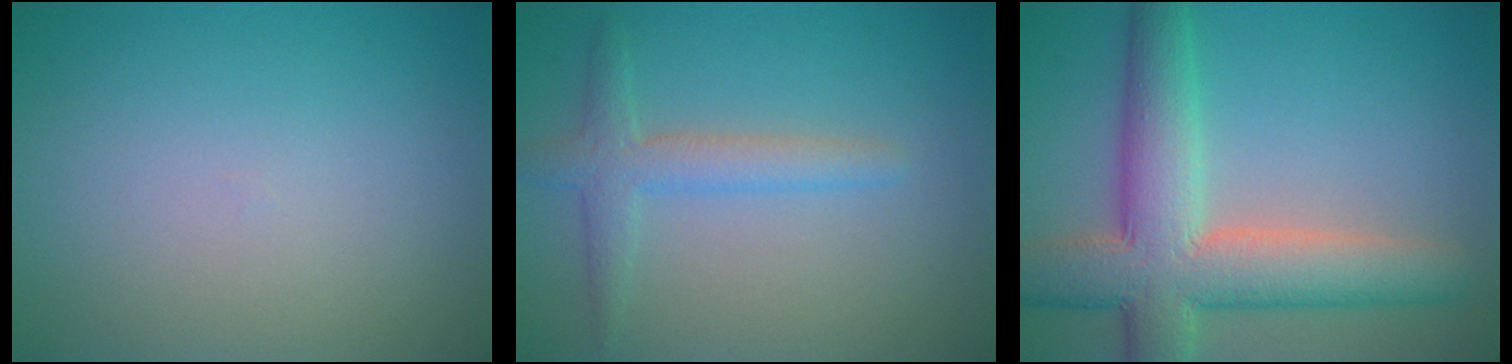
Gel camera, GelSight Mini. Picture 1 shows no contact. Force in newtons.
{"total": 2.8, "press": 2.8, "slide": 0.2}
{"total": 8.9, "press": 8.9, "slide": 0.6}